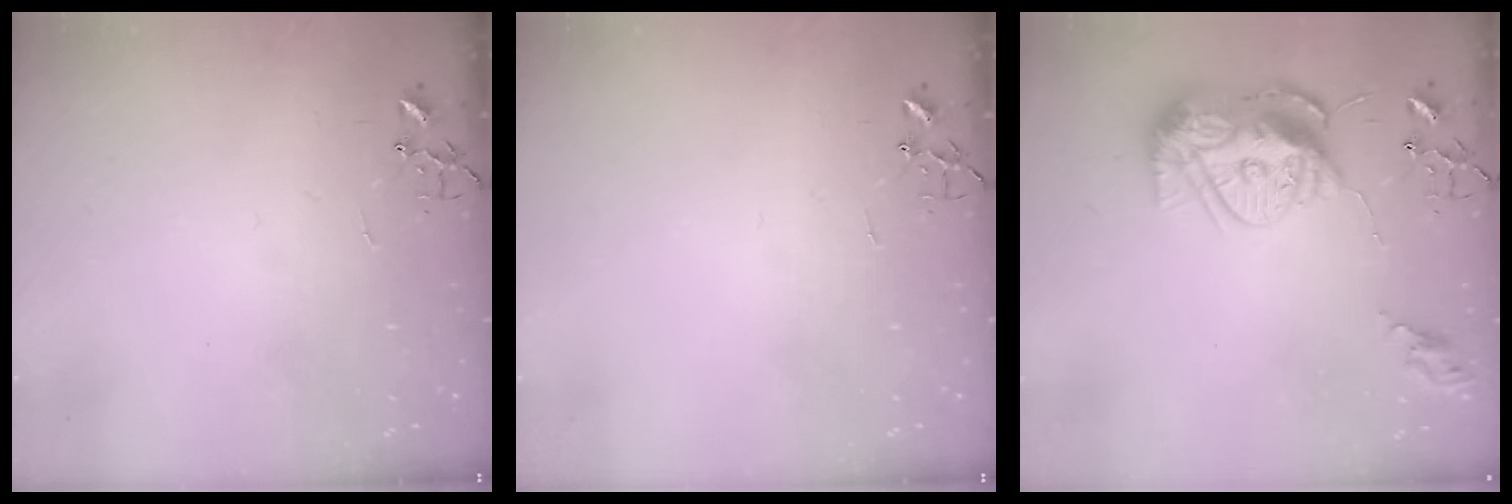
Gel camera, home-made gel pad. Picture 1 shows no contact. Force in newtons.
{"total": 0.0}
{"total": 14.9, "press": 14.8, "slide": 1.2}